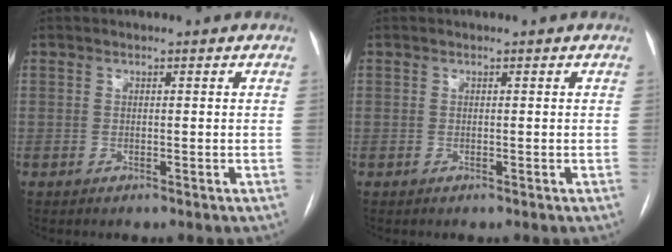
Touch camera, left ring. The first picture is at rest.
{"total": 0.0}